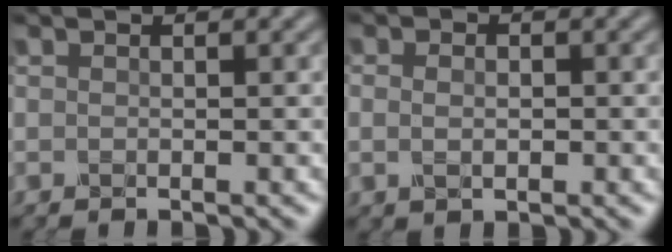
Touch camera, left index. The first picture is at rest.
{"total": 1.9, "force": [0.0, 1.3, 1.4], "torque": [-0.019, 0.004, -0.005]}